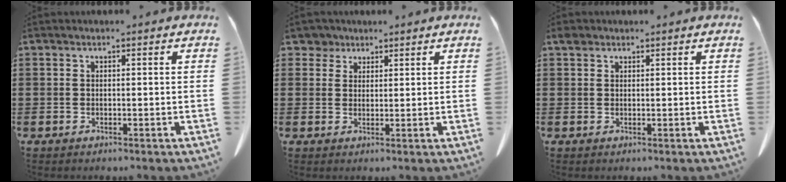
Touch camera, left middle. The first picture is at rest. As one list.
[{"total": 3.2, "force": [2.3, 2.1, 0.6], "torque": [-0.026, 0.011, 0.045]}, {"total": 1.4, "force": [1.1, 0.8, 0.5], "torque": [-0.015, 0.001, 0.022]}]